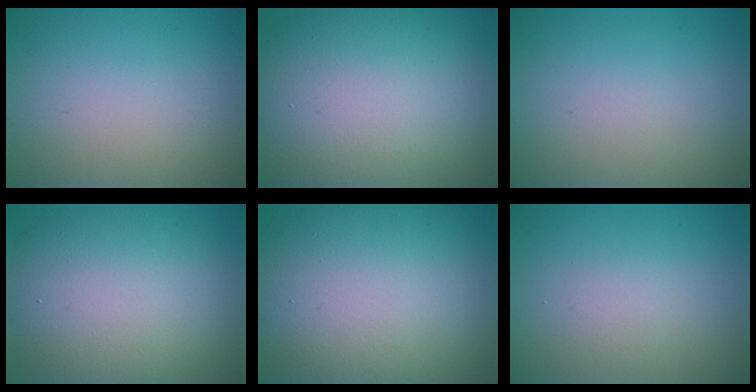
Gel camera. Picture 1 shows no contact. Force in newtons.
{"total": 14.5, "press": 14.5, "slide": 0.8}
{"total": 0.0}
{"total": 11.8, "press": 11.7, "slide": 1.0}
{"total": 15.7, "press": 15.6, "slide": 0.9}
{"total": 1.2, "press": 1.2, "slide": 0.1}